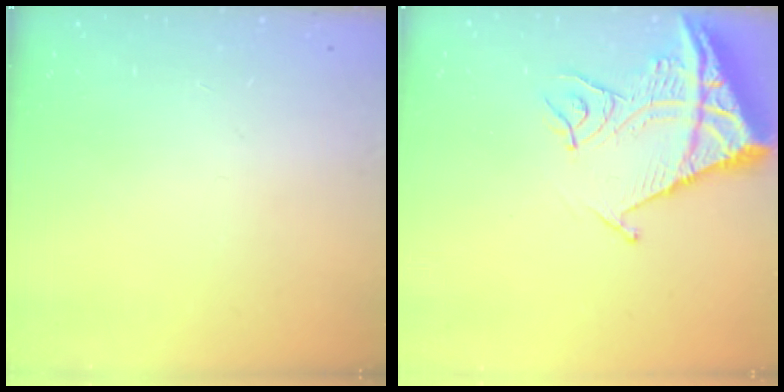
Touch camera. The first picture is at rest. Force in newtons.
{"total": 14.1, "press": 14.0, "slide": 1.6}